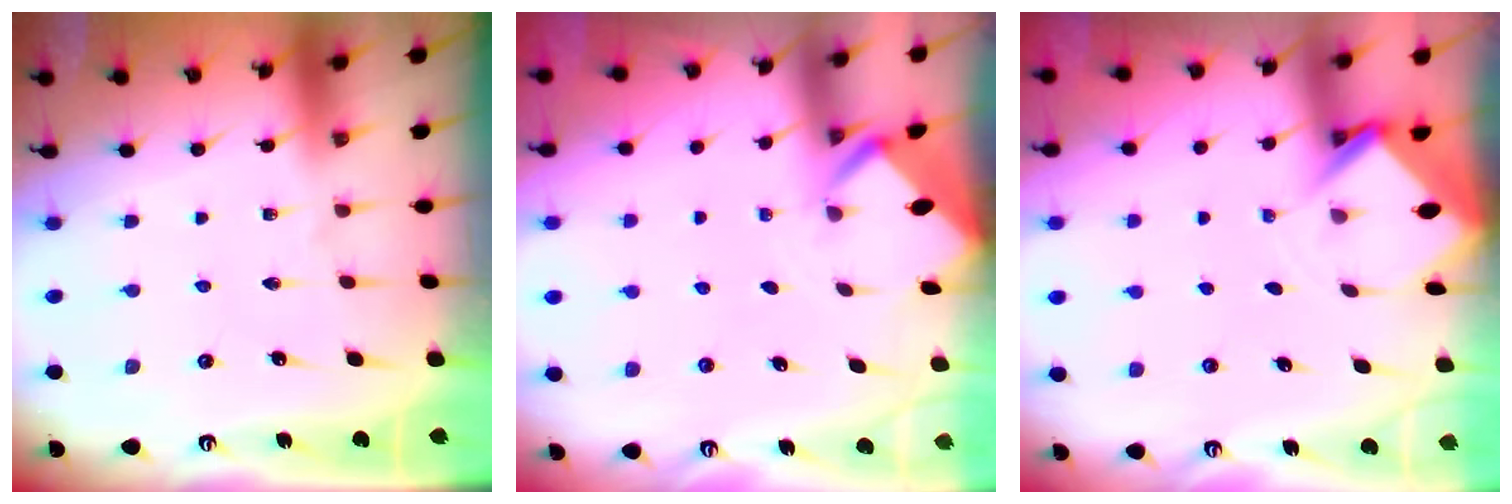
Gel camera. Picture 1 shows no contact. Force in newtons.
{"total": 2.0, "press": 2.0, "slide": 0.2}
{"total": 2.9, "press": 2.9, "slide": 0.2}